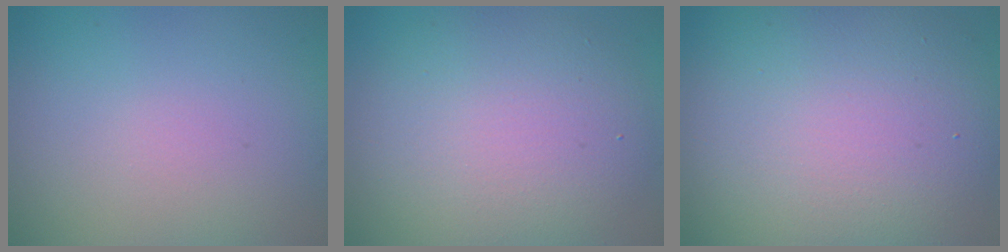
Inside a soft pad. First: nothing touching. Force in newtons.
{"total": 7.8, "press": 7.8, "slide": 0.3}
{"total": 12.6, "press": 12.6, "slide": 0.9}